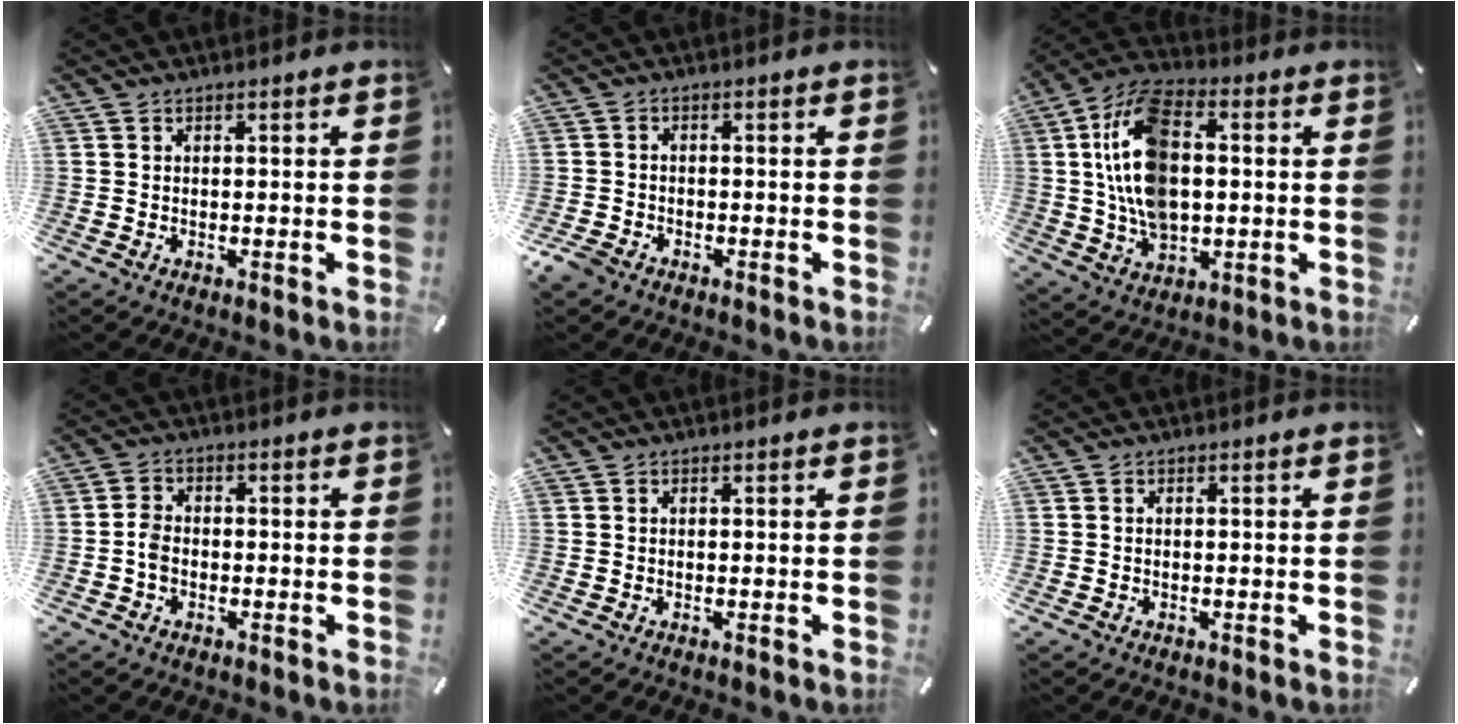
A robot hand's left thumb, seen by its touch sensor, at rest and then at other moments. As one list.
[{"total": 2.7, "force": [-2.1, 1.5, 0.9], "torque": [-0.027, 0.007, -0.044]}, {"total": 15.8, "force": [1.2, 10.1, 12.0], "torque": [-0.264, 0.008, 0.019]}, {"total": 3.4, "force": [-0.9, 2.6, 2.1], "torque": [-0.036, 0.008, -0.015]}, {"total": 0.0}, {"total": 0.0}]